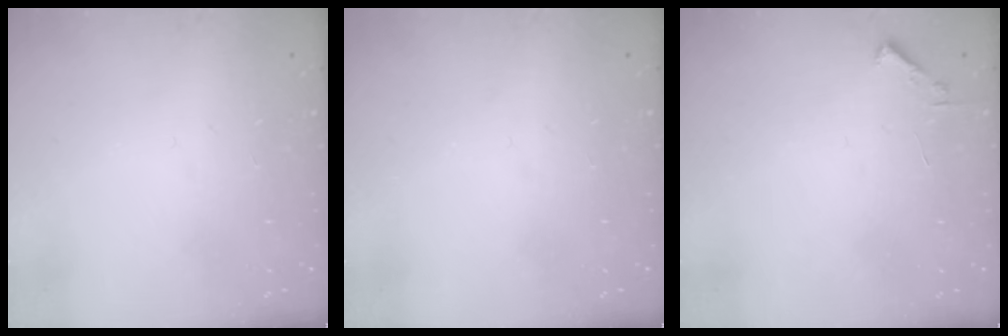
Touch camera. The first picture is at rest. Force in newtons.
{"total": 0.0}
{"total": 1.7, "press": 1.7, "slide": 0.2}